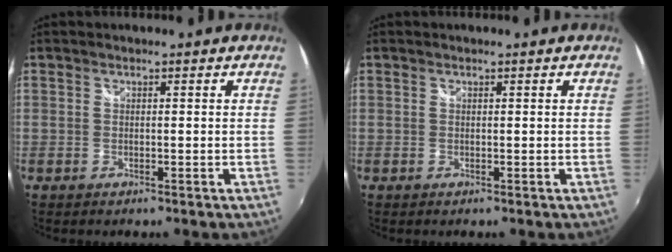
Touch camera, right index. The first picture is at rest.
{"total": 0.0}